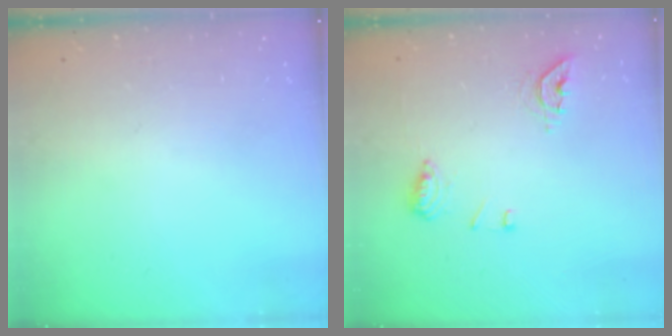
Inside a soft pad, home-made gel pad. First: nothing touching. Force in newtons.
{"total": 9.0, "press": 8.9, "slide": 0.9}